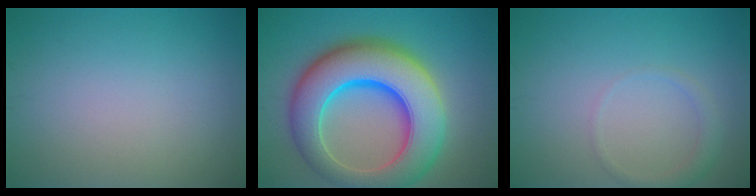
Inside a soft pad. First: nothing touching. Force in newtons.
{"total": 12.7, "press": 12.7, "slide": 0.2}
{"total": 1.4, "press": 1.4, "slide": 0.0}